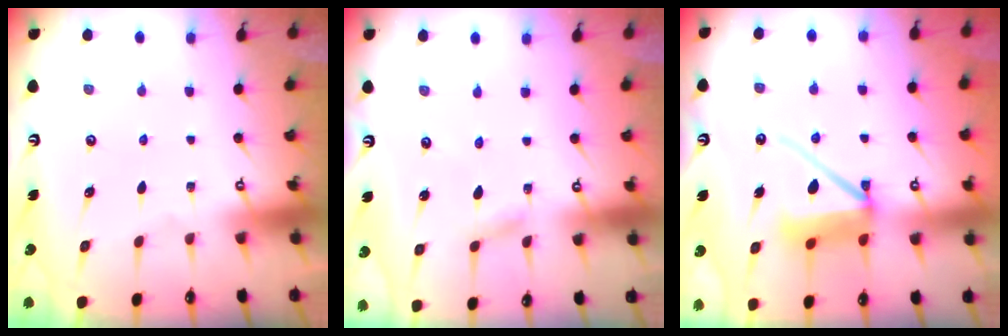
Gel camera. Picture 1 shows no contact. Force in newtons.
{"total": 2.1, "press": 2.1, "slide": 0.1}
{"total": 11.5, "press": 11.4, "slide": 1.6}